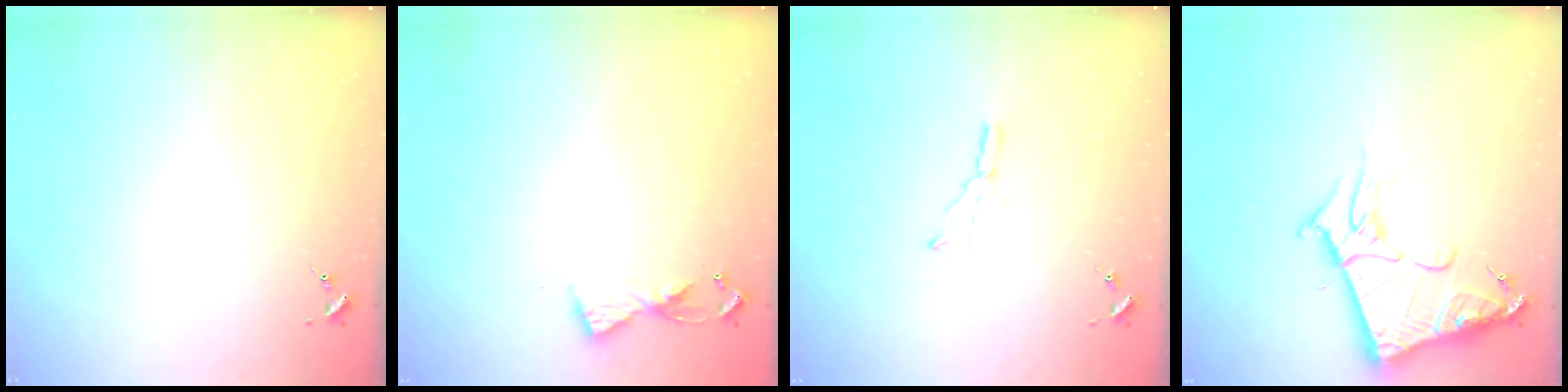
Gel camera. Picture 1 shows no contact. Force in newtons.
{"total": 5.5, "press": 5.4, "slide": 0.6}
{"total": 5.2, "press": 5.2, "slide": 0.3}
{"total": 14.8, "press": 14.8, "slide": 1.5}